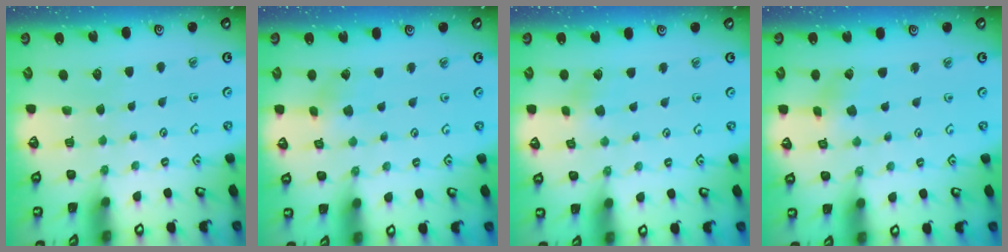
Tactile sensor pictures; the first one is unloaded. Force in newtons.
{"total": 2.7, "press": 2.6, "slide": 0.3}
{"total": 2.8, "press": 2.8, "slide": 0.5}
{"total": 0.9, "press": 0.9, "slide": 0.2}